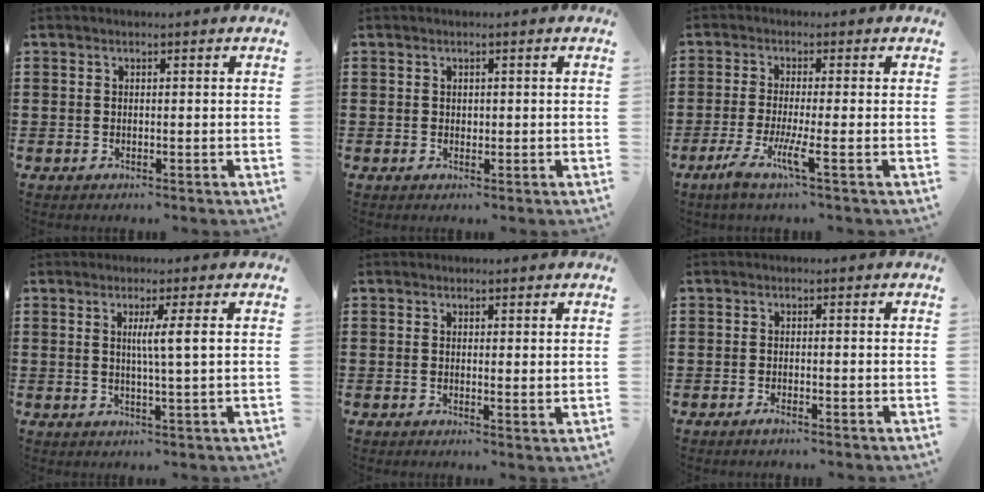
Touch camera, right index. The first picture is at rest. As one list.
[{"total": 0.8, "force": [0.5, 0.6, 0.2], "torque": [-0.005, 0.002, 0.009]}, {"total": 5.2, "force": [-2.4, 0.0, 4.6], "torque": [-0.099, -0.018, -0.047]}, {"total": 3.9, "force": [0.8, -0.6, 3.8], "torque": [-0.073, -0.006, 0.008]}, {"total": 0.9, "force": [0.8, 0.3, 0.2], "torque": [0.001, -0.001, 0.014]}, {"total": 1.0, "force": [-0.8, 0.1, 0.6], "torque": [-0.012, -0.005, -0.014]}]